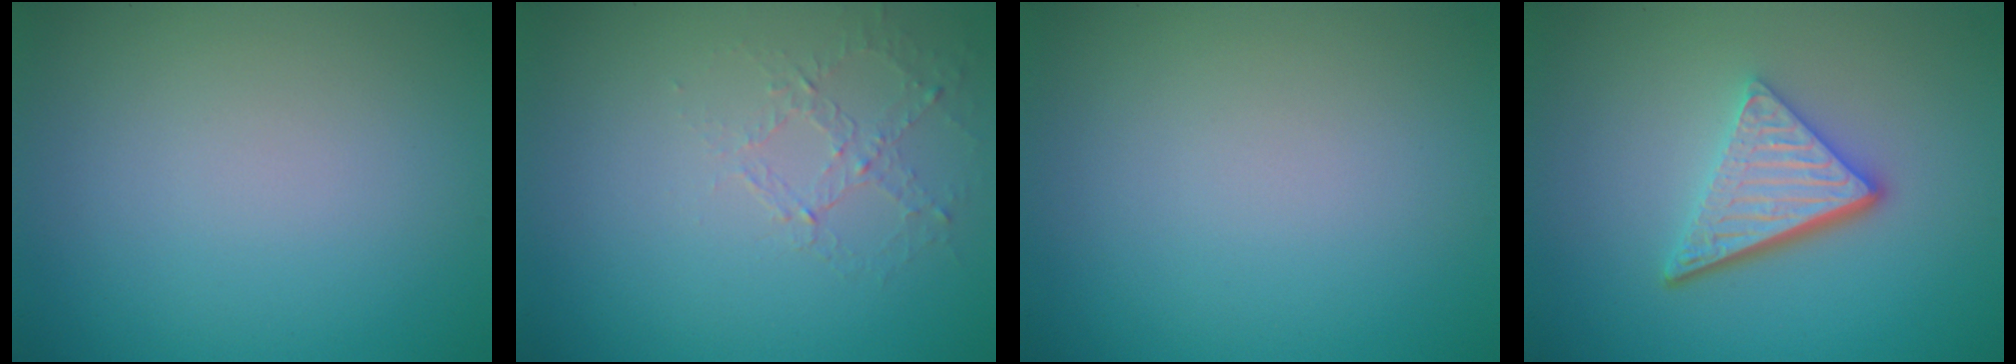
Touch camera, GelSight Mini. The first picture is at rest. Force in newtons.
{"total": 1.1, "press": 0.5, "slide": 1.0}
{"total": 0.0}
{"total": 4.9, "press": 3.4, "slide": 3.6}